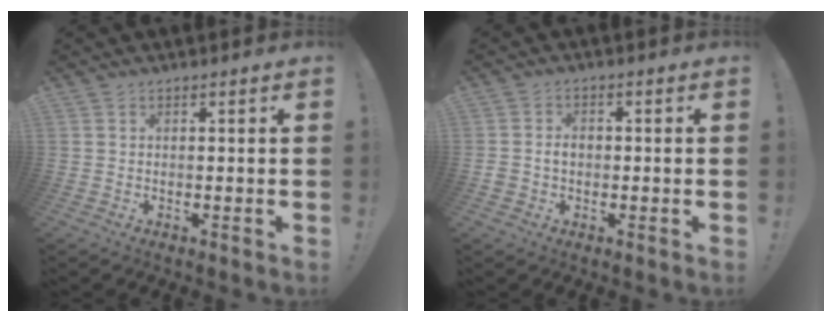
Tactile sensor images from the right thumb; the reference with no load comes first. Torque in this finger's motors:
{"motor_torque": [0.00, 0.11, 0.78, -0.22, -0.01]}